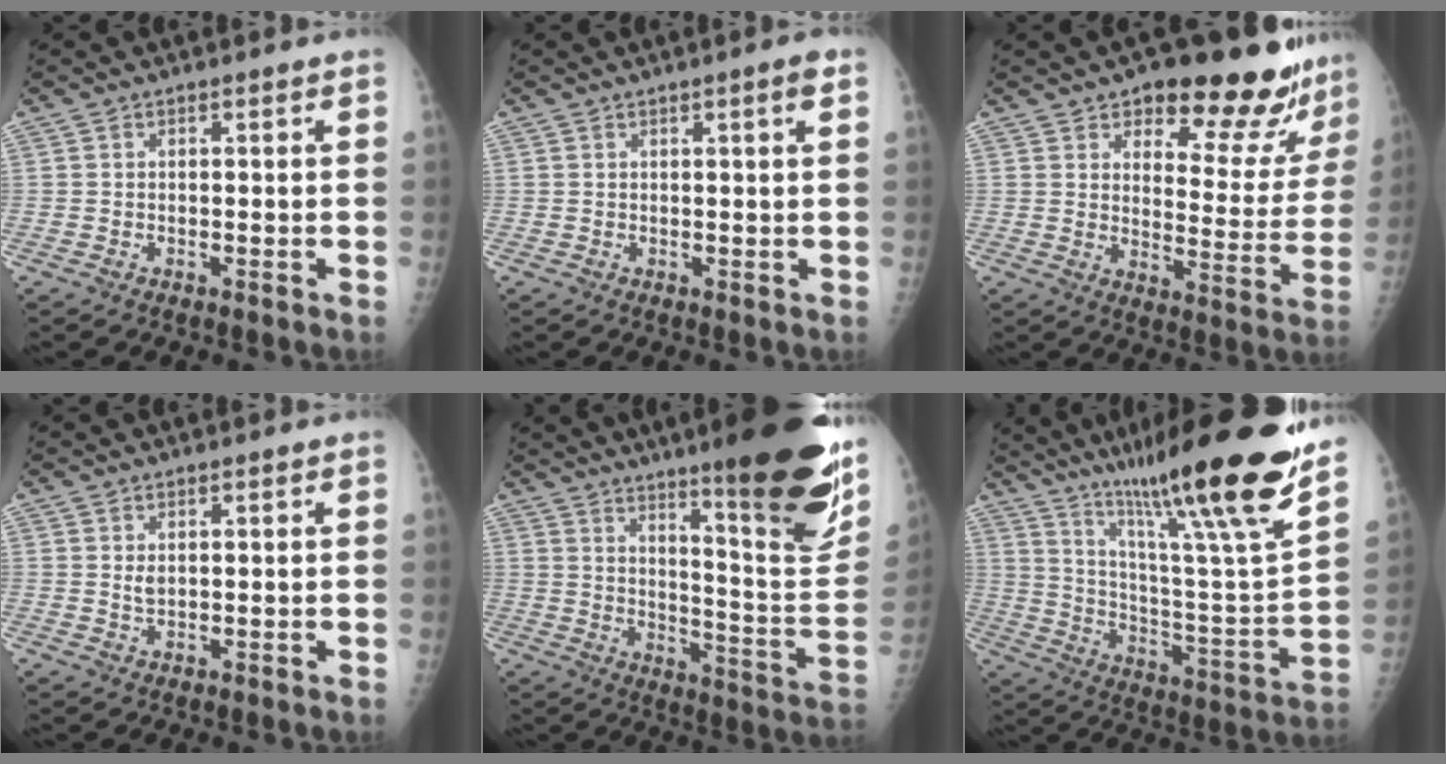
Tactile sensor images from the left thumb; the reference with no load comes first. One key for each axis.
{"total": 2.0, "fx": 1.0, "fy": 0.0, "fz": 1.8, "tx": -0.028, "ty": -0.003, "tz": 0.014}
{"total": 20.6, "fx": 16.0, "fy": 7.7, "fz": 10.5, "tx": -0.081, "ty": -0.094, "tz": 0.199}
{"total": 1.9, "fx": 1.0, "fy": 0.9, "fz": 1.4, "tx": -0.023, "ty": -0.009, "tz": 0.022}
{"total": 26.3, "fx": 15.6, "fy": 4.3, "fz": 20.7, "tx": -0.254, "ty": -0.081, "tz": 0.228}
{"total": 29.7, "fx": 21.2, "fy": 2.2, "fz": 20.7, "tx": -0.312, "ty": -0.096, "tz": 0.335}